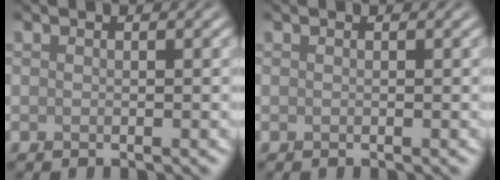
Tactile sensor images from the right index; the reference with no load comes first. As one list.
[{"total": 0.0}]